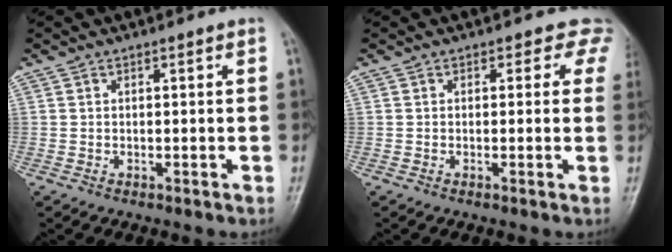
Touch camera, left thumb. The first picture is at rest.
{"total": 3.5, "force": [2.2, 2.6, 0.8], "torque": [0.026, -0.007, -0.002]}